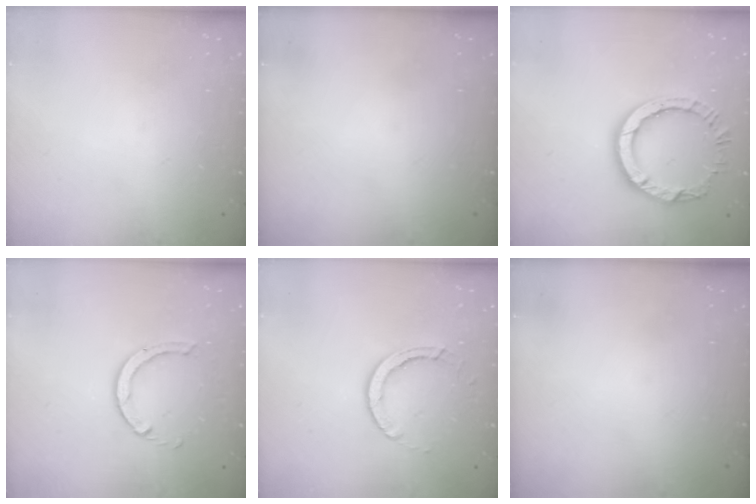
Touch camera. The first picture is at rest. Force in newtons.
{"total": 0.0}
{"total": 10.6, "press": 10.6, "slide": 1.0}
{"total": 5.5, "press": 5.5, "slide": 0.5}
{"total": 5.6, "press": 5.6, "slide": 0.2}
{"total": 0.0}